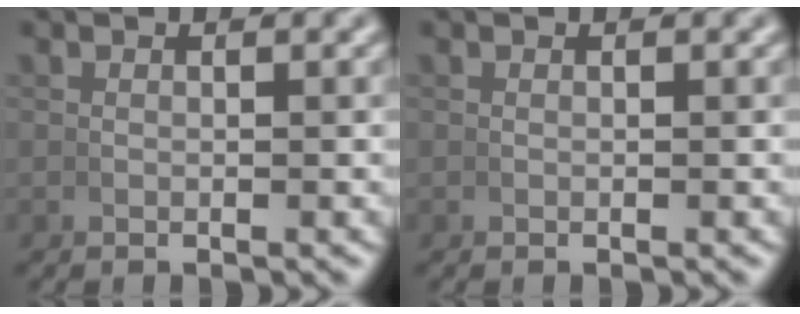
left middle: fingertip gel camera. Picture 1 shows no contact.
{"total": 0.0}